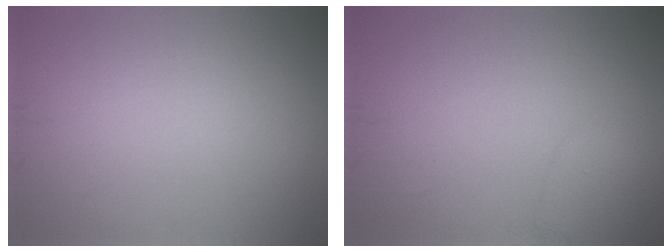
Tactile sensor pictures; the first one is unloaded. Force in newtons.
{"total": 1.5, "press": 1.5, "slide": 0.0}